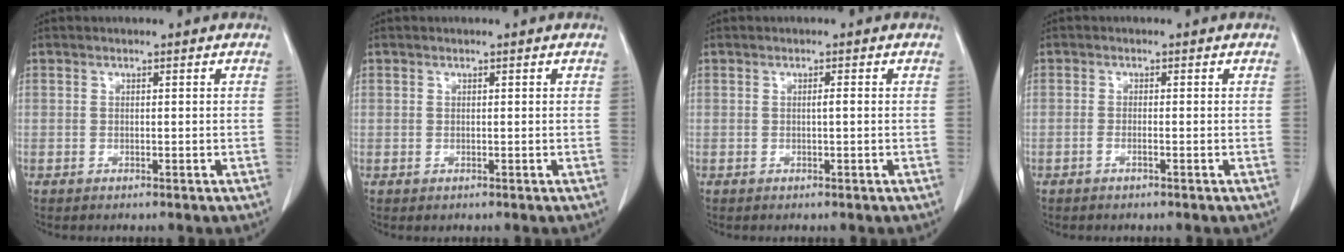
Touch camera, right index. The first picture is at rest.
{"total": 0.6, "force": [0.1, 0.5, 0.0], "torque": [0.006, 0.004, -0.001]}
{"total": 0.8, "force": [0.0, 0.0, 0.8], "torque": [-0.013, 0.001, -0.001]}
{"total": 0.8, "force": [-0.4, 0.0, 0.7], "torque": [-0.014, 0.001, -0.009]}